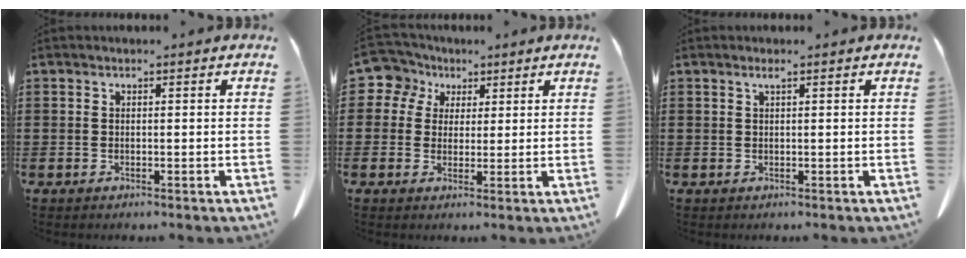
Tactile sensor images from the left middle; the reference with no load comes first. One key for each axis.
{"total": 6.4, "fx": 3.0, "fy": 5.3, "fz": 1.7, "tx": -0.066, "ty": 0.000, "tz": 0.052}
{"total": 0.9, "fx": 0.5, "fy": 0.0, "fz": 0.8, "tx": -0.016, "ty": 0.001, "tz": 0.008}